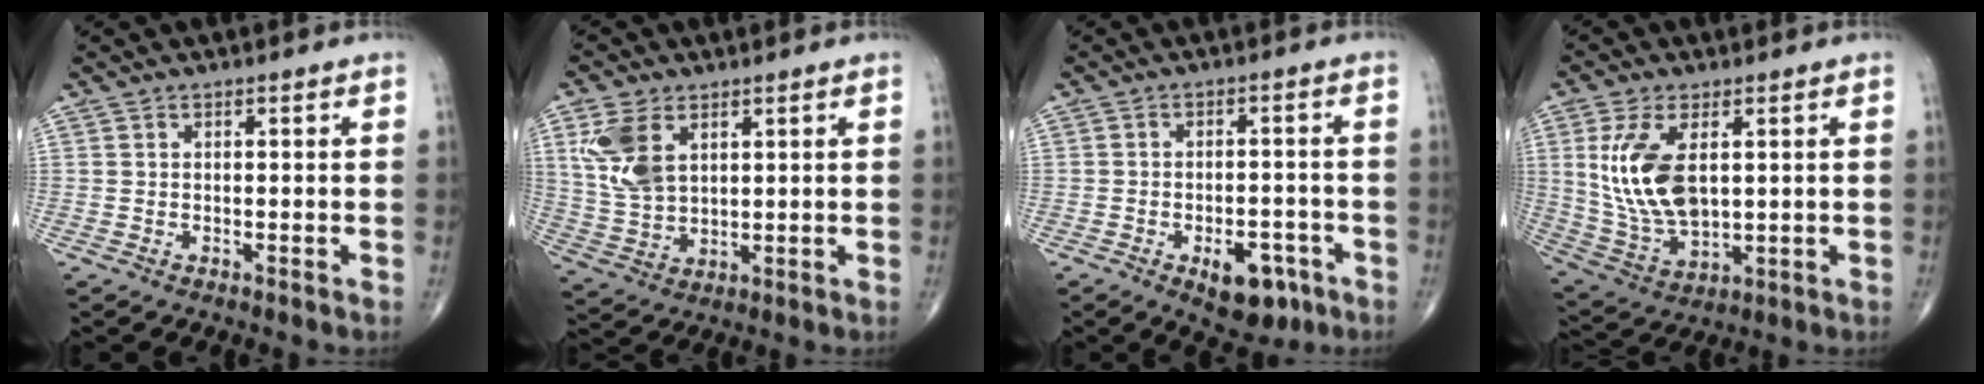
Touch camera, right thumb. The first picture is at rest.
{"total": 9.6, "force": [3.8, 5.8, 6.7], "torque": [-0.135, -0.007, 0.085]}
{"total": 8.6, "force": [-4.2, 4.7, 5.9], "torque": [-0.061, 0.021, -0.051]}
{"total": 13.7, "force": [2.9, 7.2, 11.3], "torque": [-0.228, -0.015, 0.070]}